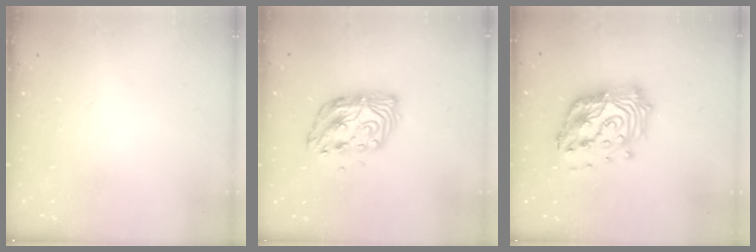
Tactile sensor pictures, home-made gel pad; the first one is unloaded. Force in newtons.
{"total": 11.3, "press": 11.3, "slide": 0.7}
{"total": 20.6, "press": 20.4, "slide": 2.2}